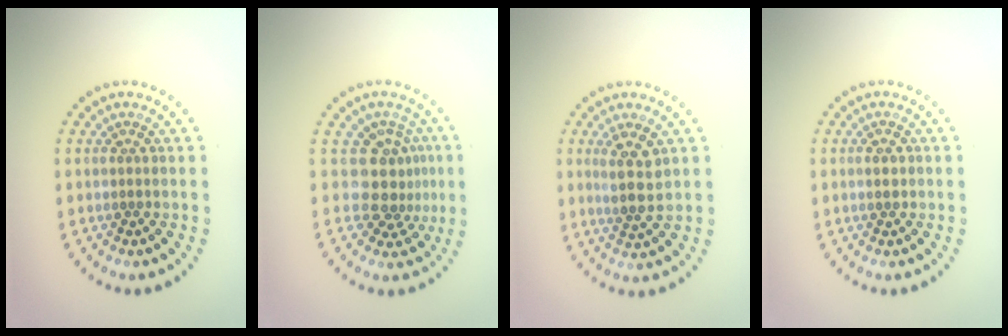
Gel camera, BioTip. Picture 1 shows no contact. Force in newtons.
{"total": 3.4, "press": 2.5, "slide": 2.4}
{"total": 2.9, "press": 2.6, "slide": 1.2}
{"total": 1.4, "press": 1.4, "slide": 0.1}